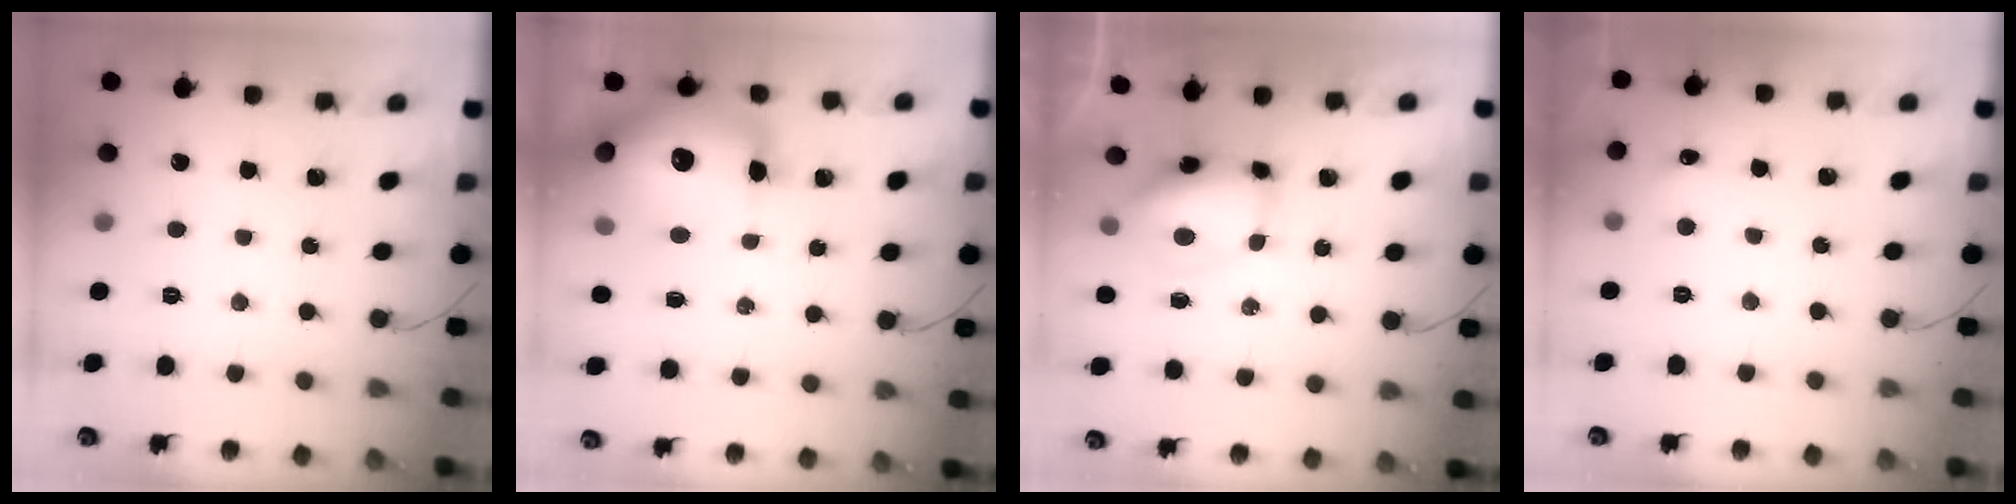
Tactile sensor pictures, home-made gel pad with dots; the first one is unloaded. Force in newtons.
{"total": 20.6, "press": 20.0, "slide": 4.9}
{"total": 8.3, "press": 8.2, "slide": 1.2}
{"total": 4.6, "press": 4.4, "slide": 1.4}